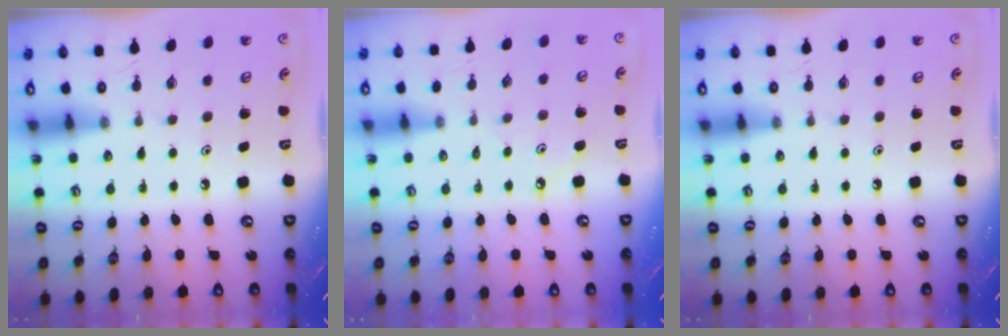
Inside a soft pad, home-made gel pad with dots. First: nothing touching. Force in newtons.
{"total": 1.7, "press": 1.7, "slide": 0.3}
{"total": 0.0}